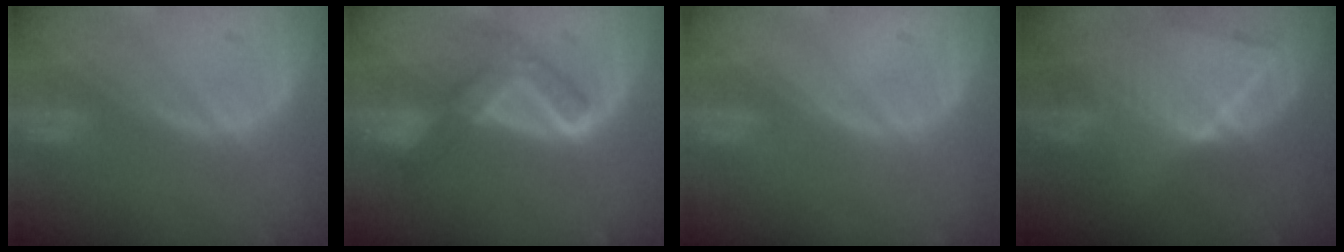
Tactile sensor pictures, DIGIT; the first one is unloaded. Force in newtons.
{"total": 5.9, "press": 5.7, "slide": 1.6}
{"total": 0.0}
{"total": 9.1, "press": 8.0, "slide": 4.3}